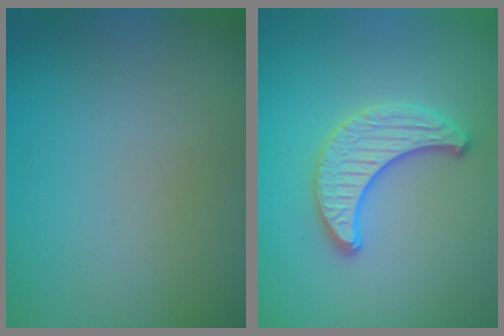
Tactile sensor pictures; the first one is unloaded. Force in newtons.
{"total": 3.2, "press": 3.1, "slide": 0.8}